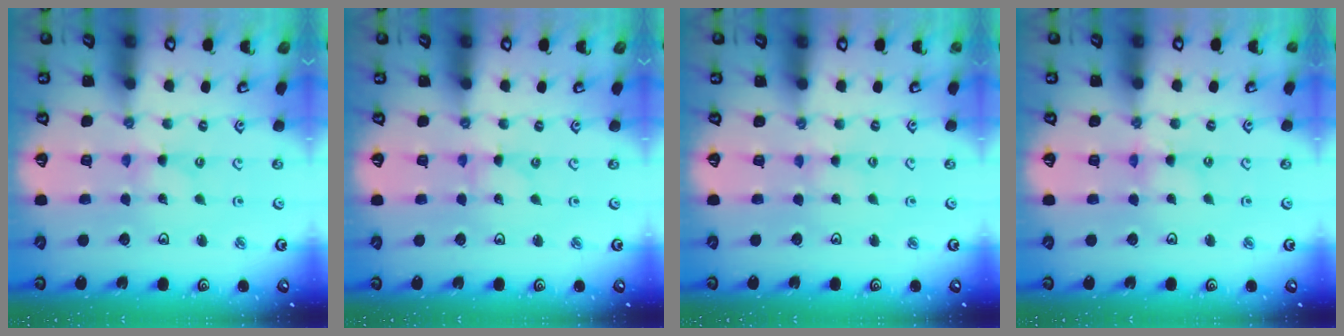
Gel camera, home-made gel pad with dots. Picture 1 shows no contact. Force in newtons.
{"total": 0.0}
{"total": 1.5, "press": 1.4, "slide": 0.3}
{"total": 1.0, "press": 0.9, "slide": 0.2}